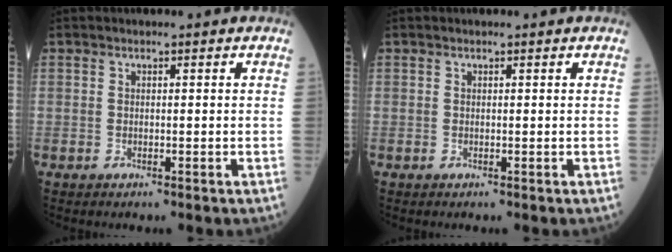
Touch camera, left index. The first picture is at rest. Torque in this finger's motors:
{"motor_torque": [-0.01, 0.01, 0.00, 0.00]}